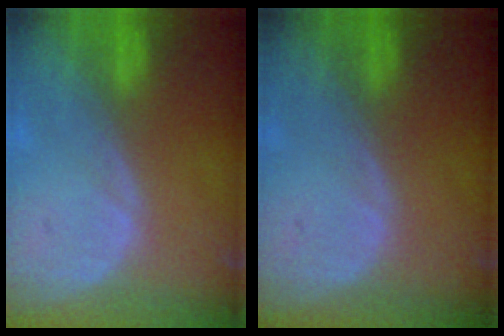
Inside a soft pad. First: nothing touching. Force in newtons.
{"total": 0.0}